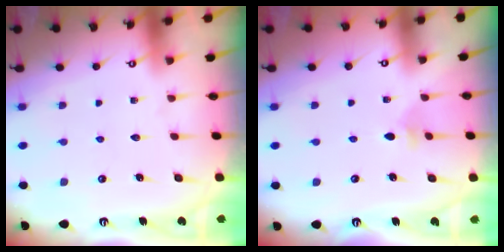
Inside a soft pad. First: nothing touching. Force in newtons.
{"total": 4.0, "press": 4.0, "slide": 0.6}